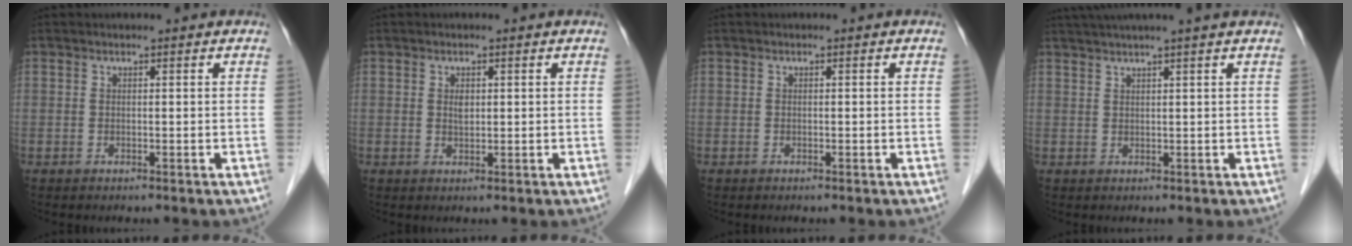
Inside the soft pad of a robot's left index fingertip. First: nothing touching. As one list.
[{"total": 1.3, "force": [0.2, 0.8, 1.0], "torque": [-0.016, -0.005, 0.005]}, {"total": 0.0}, {"total": 7.5, "force": [6.2, -1.4, 4.0], "torque": [-0.055, 0.027, 0.084]}]